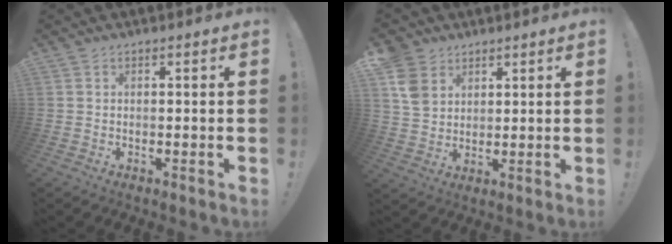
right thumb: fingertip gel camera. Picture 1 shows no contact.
{"total": 8.5, "force": [4.3, 6.6, 3.3], "torque": [-0.060, -0.013, 0.091]}